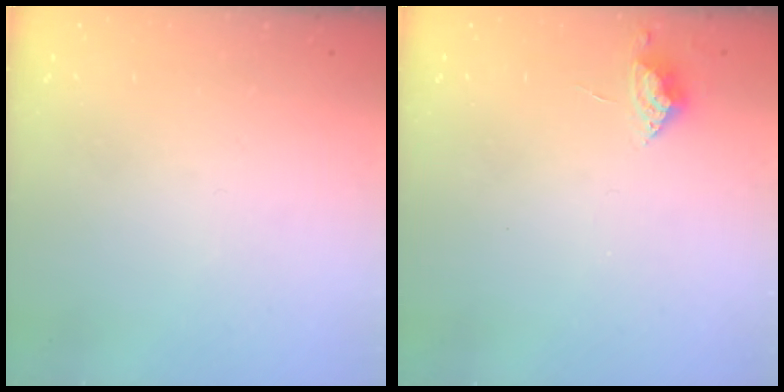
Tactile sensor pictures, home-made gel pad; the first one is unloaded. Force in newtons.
{"total": 9.0, "press": 9.0, "slide": 0.7}